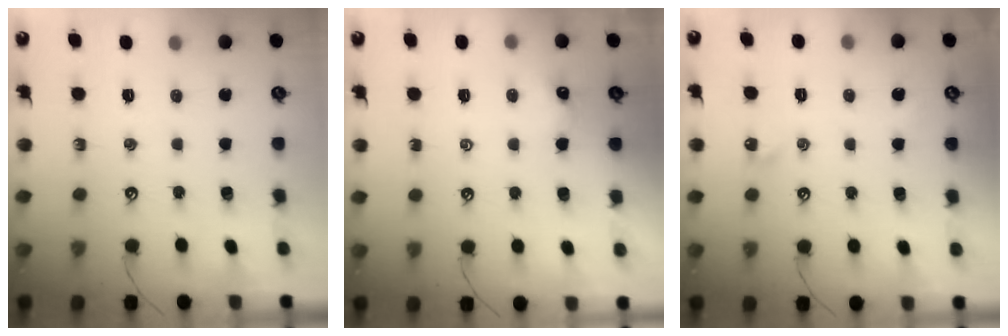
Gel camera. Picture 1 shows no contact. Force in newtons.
{"total": 0.8, "press": 0.8, "slide": 0.3}
{"total": 4.8, "press": 4.7, "slide": 0.7}